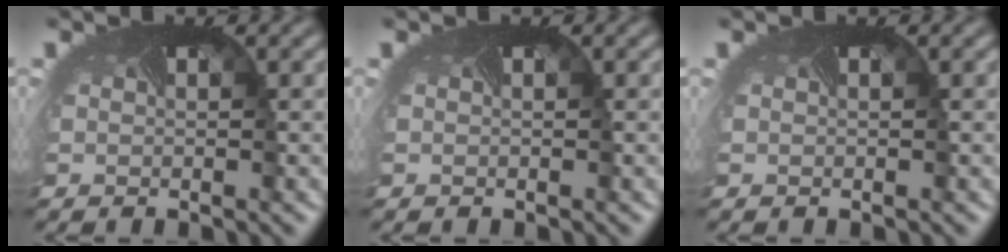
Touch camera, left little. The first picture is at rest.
{"total": 0.0}
{"total": 0.0}